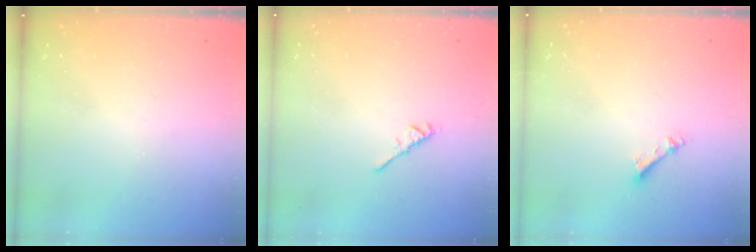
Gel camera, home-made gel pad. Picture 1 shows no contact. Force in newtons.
{"total": 3.1, "press": 3.0, "slide": 0.7}
{"total": 2.4, "press": 2.4, "slide": 0.4}